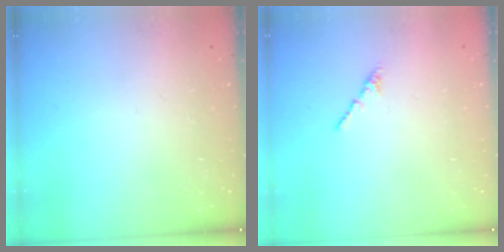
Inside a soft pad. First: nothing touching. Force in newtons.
{"total": 0.8, "press": 0.7, "slide": 0.5}